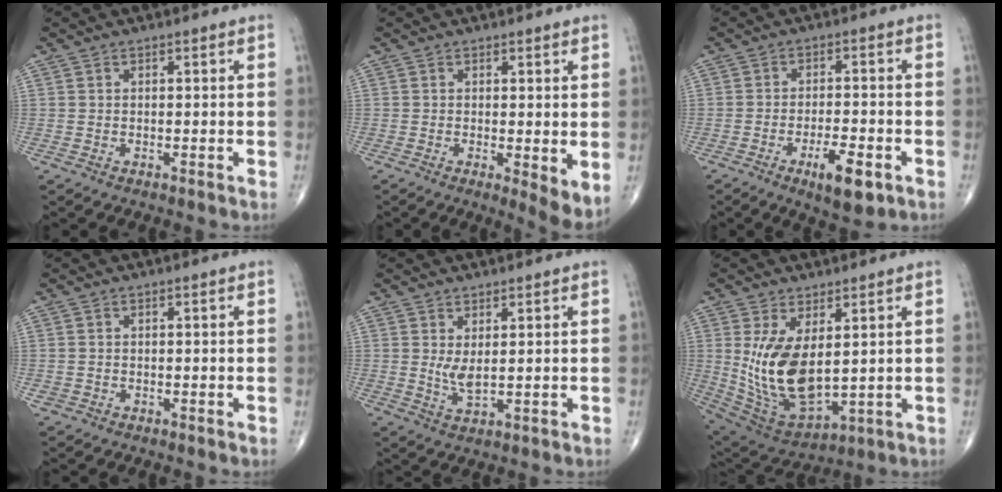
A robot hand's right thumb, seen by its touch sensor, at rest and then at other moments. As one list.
[{"total": 4.9, "force": [0.0, 1.2, 4.8], "torque": [-0.071, -0.017, -0.002]}, {"total": 7.9, "force": [-3.7, 2.5, 6.4], "torque": [-0.102, 0.008, -0.053]}, {"total": 0.9, "force": [-0.3, 0.8, 0.3], "torque": [-0.007, 0.002, -0.003]}, {"total": 3.3, "force": [0.8, 1.1, 3.1], "torque": [-0.061, -0.017, 0.023]}, {"total": 14.8, "force": [2.1, 7.4, 12.6], "torque": [-0.238, -0.024, 0.068]}]